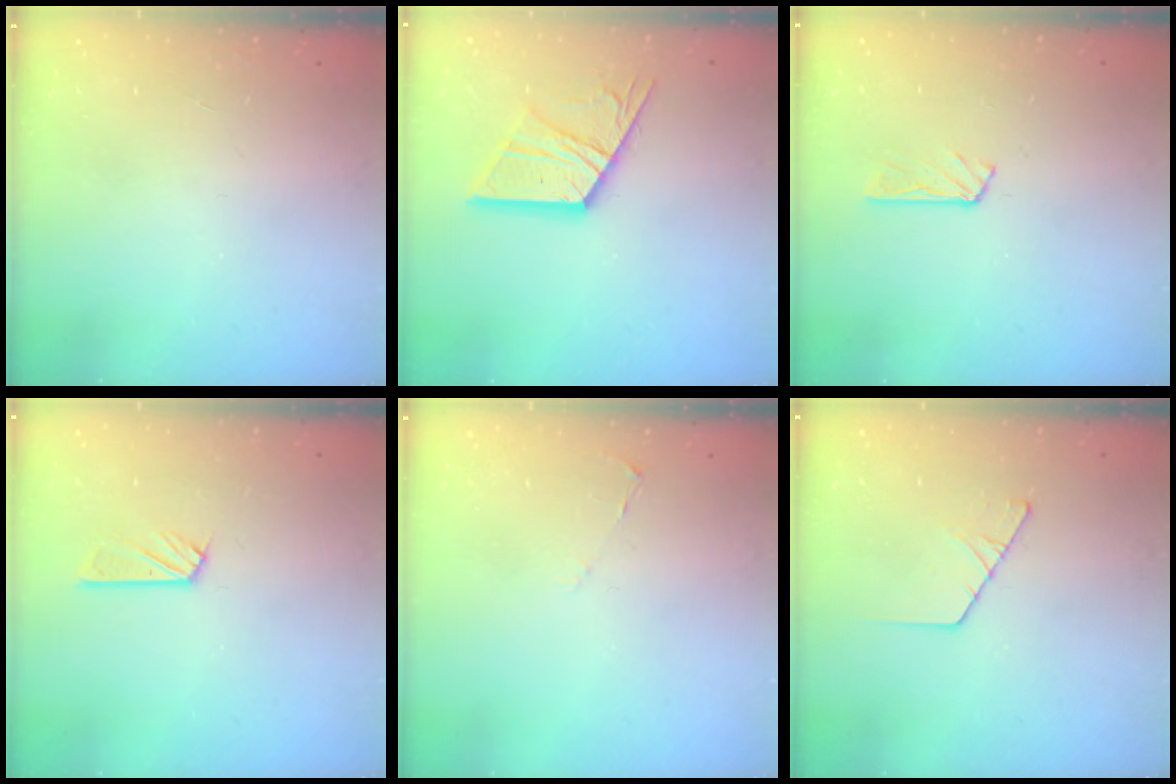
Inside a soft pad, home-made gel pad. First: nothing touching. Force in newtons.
{"total": 14.1, "press": 14.1, "slide": 0.8}
{"total": 3.1, "press": 3.1, "slide": 0.4}
{"total": 6.7, "press": 6.7, "slide": 0.1}
{"total": 2.4, "press": 2.3, "slide": 0.4}
{"total": 2.5, "press": 2.5, "slide": 0.3}